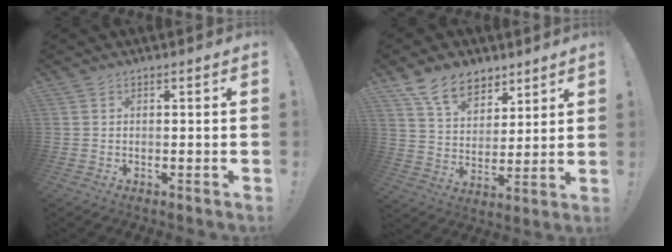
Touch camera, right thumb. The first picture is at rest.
{"total": 12.6, "force": [8.7, 7.8, 4.7], "torque": [-0.080, -0.057, 0.169]}